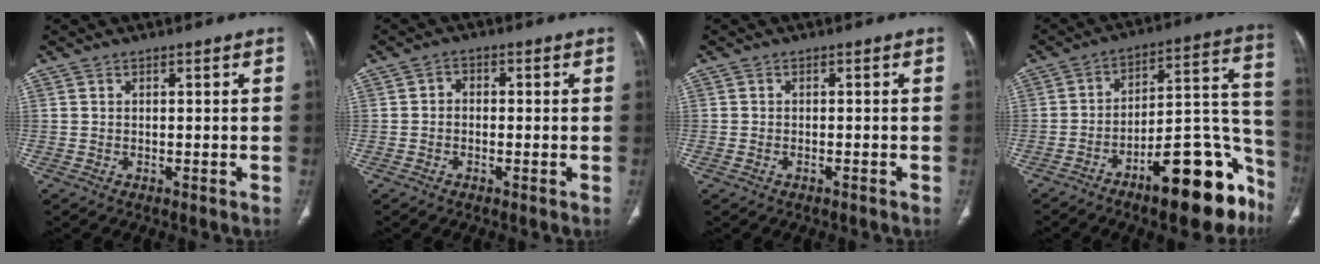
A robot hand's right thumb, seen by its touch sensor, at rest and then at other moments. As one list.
[{"total": 2.0, "force": [-0.2, 1.7, 1.0], "torque": [-0.005, 0.008, -0.012]}, {"total": 0.9, "force": [-0.5, 0.5, 0.5], "torque": [-0.017, 0.009, -0.005]}, {"total": 22.0, "force": [-12.6, 7.9, 16.2], "torque": [-0.145, 0.113, -0.184]}]